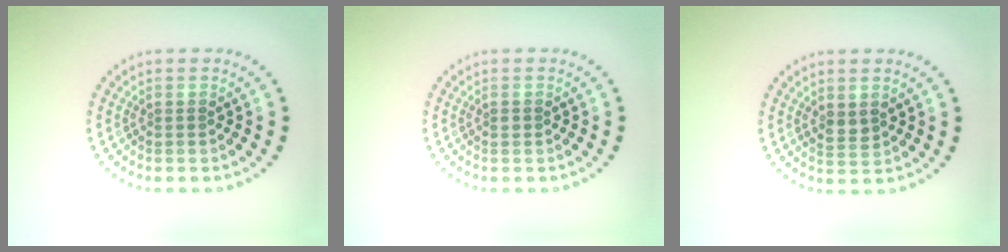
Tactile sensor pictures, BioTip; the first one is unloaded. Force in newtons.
{"total": 0.6, "press": 0.6, "slide": 0.1}
{"total": 1.3, "press": 1.3, "slide": 0.4}